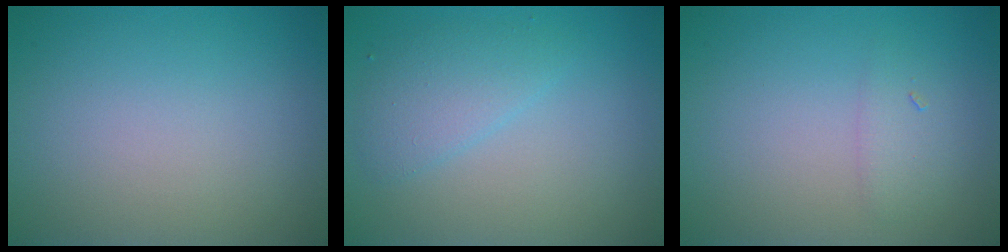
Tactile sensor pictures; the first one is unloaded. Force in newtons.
{"total": 2.5, "press": 2.5, "slide": 0.1}
{"total": 1.3, "press": 1.3, "slide": 0.1}